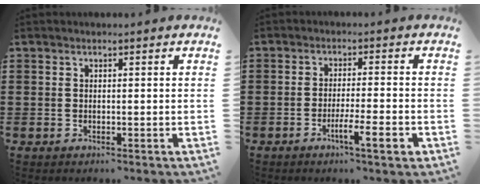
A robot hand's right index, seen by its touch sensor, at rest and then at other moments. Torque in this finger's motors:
{"motor_torque": [0.34, -0.20, 0.12, 0.04]}